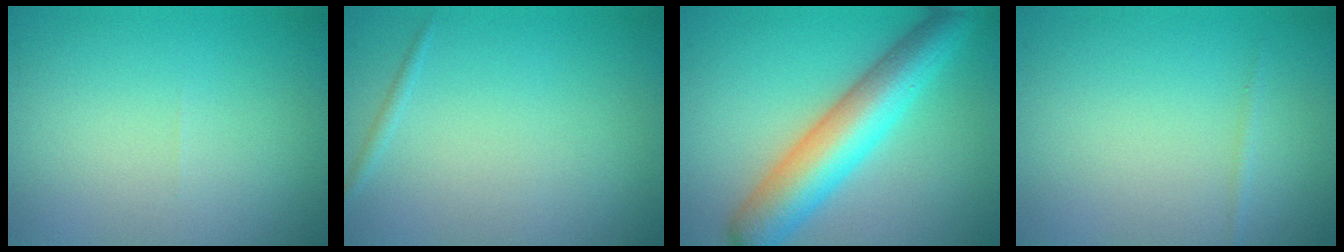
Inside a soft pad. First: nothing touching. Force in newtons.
{"total": 0.6, "press": 0.6, "slide": 0.0}
{"total": 7.9, "press": 7.9, "slide": 0.1}
{"total": 0.5, "press": 0.5, "slide": 0.0}